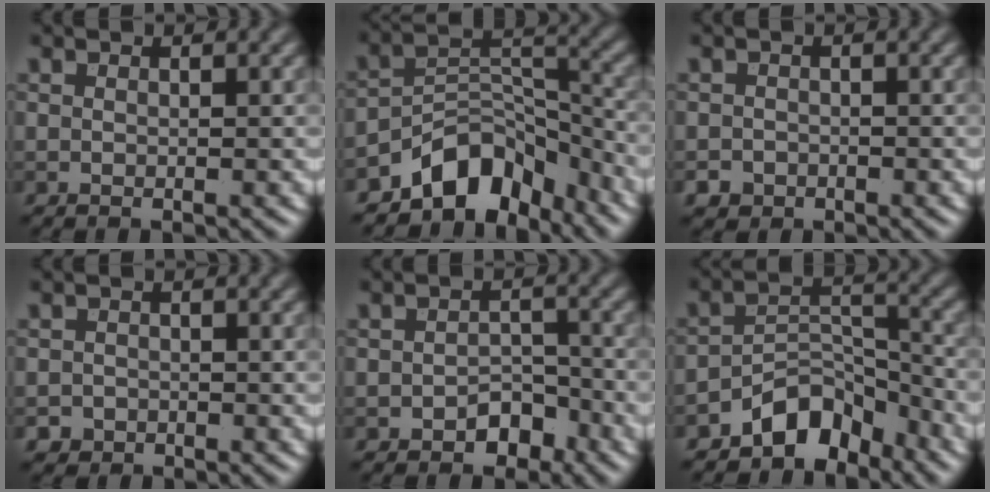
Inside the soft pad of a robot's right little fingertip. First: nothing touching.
{"total": 7.0, "force": [-5.3, 3.6, 2.7], "torque": [-0.022, 0.000, -0.098]}
{"total": 2.3, "force": [-1.6, 1.7, 0.2], "torque": [0.006, 0.000, -0.024]}
{"total": 1.5, "force": [-1.0, 1.1, -0.1], "torque": [0.009, 0.005, -0.015]}
{"total": 2.7, "force": [-1.6, 1.8, 1.3], "torque": [-0.013, 0.005, -0.025]}
{"total": 5.2, "force": [-4.1, 2.6, 1.9], "torque": [-0.012, 0.007, -0.079]}